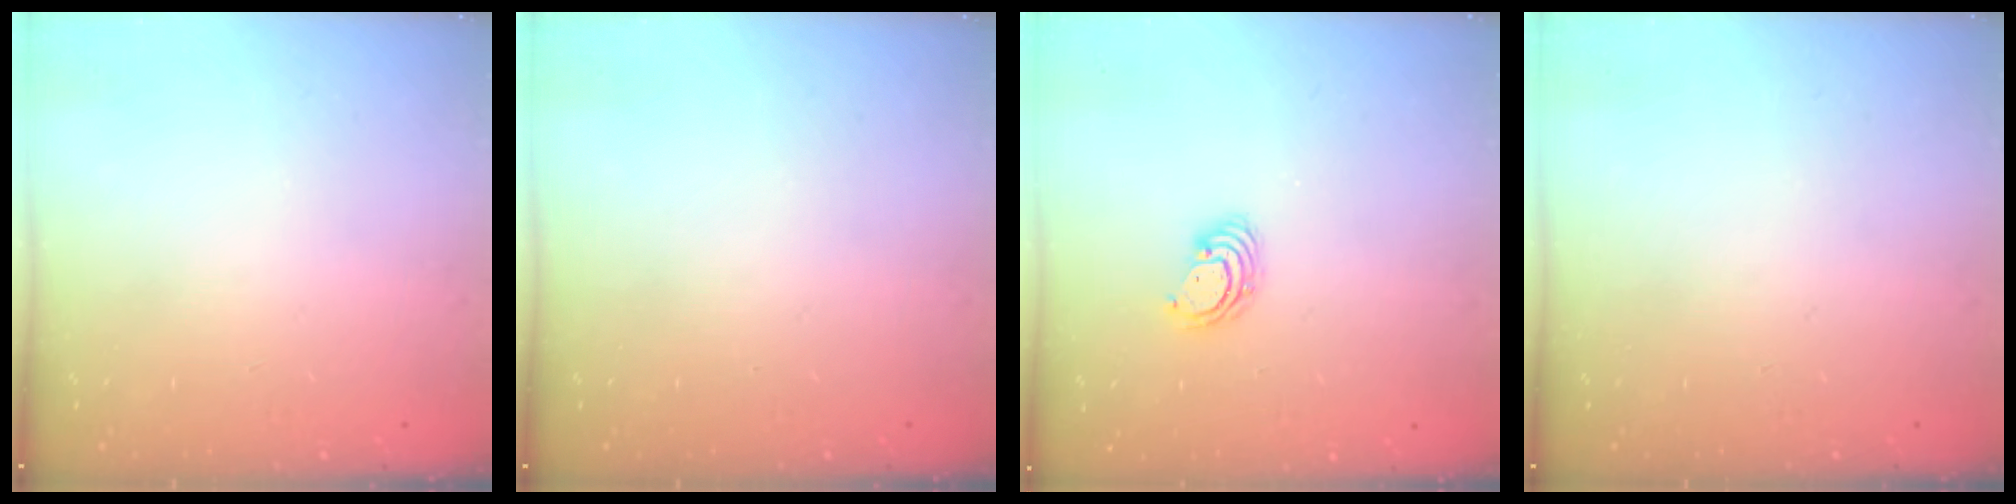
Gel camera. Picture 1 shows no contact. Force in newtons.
{"total": 0.0}
{"total": 4.6, "press": 4.6, "slide": 0.2}
{"total": 0.0}